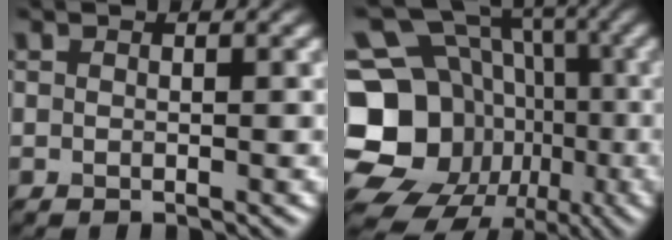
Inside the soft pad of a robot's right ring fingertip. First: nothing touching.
{"total": 20.7, "force": [-5.1, 18.5, 7.8], "torque": [-0.175, -0.010, -0.110]}